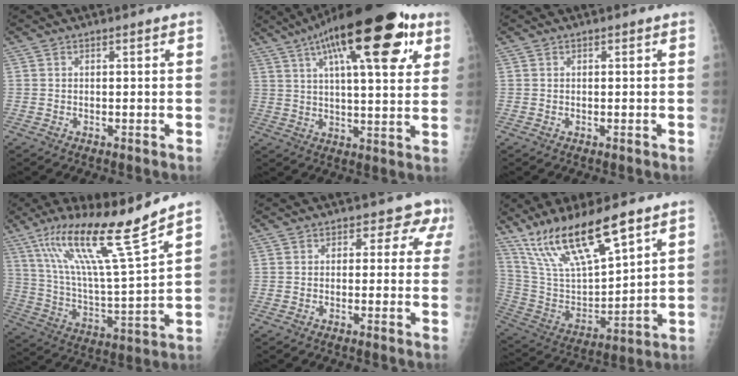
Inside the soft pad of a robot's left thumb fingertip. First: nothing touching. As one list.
[{"total": 24.4, "force": [11.8, 7.8, 19.9], "torque": [-0.289, -0.003, 0.177]}, {"total": 0.0}, {"total": 19.4, "force": [12.8, 0.9, 14.5], "torque": [-0.242, -0.064, 0.232]}, {"total": 4.5, "force": [2.8, 3.4, 0.9], "torque": [0.028, -0.010, 0.011]}, {"total": 19.1, "force": [13.1, 4.9, 13.0], "torque": [-0.225, -0.053, 0.262]}]